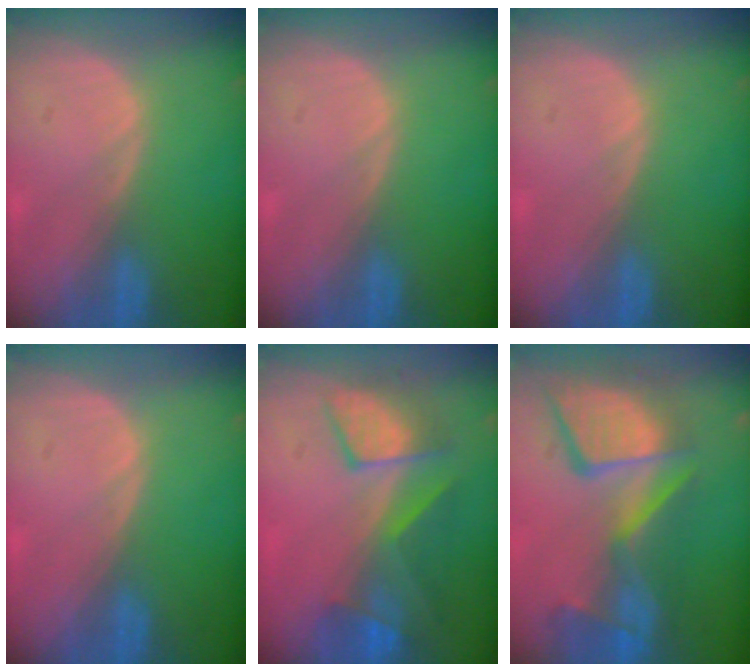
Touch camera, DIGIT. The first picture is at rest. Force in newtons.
{"total": 0.0}
{"total": 0.0}
{"total": 0.0}
{"total": 8.3, "press": 7.9, "slide": 2.5}
{"total": 13.6, "press": 11.2, "slide": 7.7}